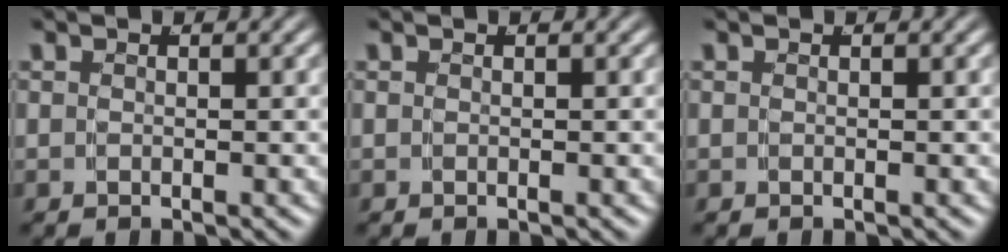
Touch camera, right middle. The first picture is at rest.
{"total": 0.0}
{"total": 0.0}